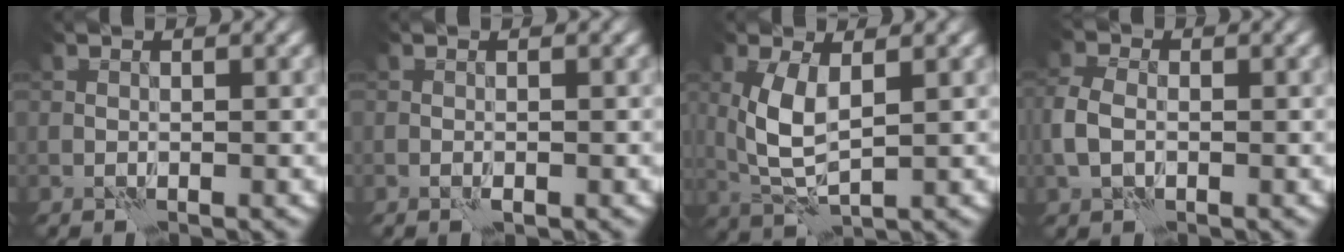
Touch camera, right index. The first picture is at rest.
{"total": 0.6, "force": [-0.3, 0.2, 0.5], "torque": [-0.010, -0.001, -0.006]}
{"total": 4.6, "force": [1.0, 1.9, 4.1], "torque": [-0.098, -0.002, 0.023]}
{"total": 3.0, "force": [-0.5, 2.2, 2.1], "torque": [-0.053, 0.002, -0.018]}